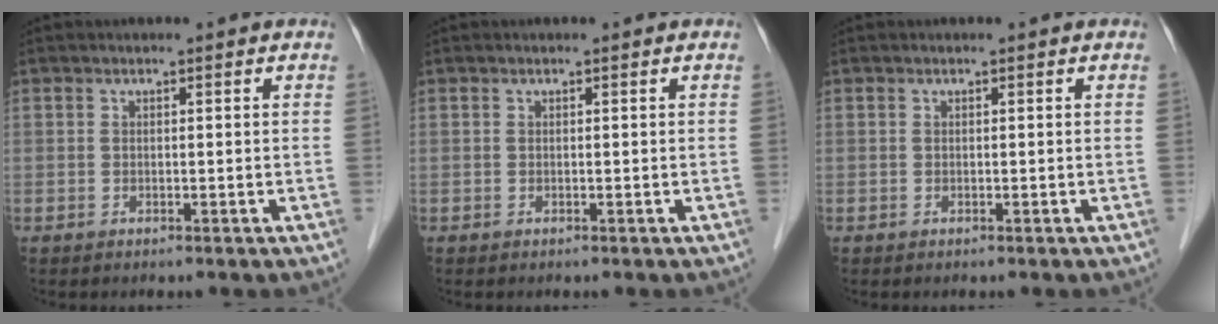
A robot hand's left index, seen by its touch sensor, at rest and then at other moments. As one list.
[{"total": 0.0}, {"total": 0.0}]